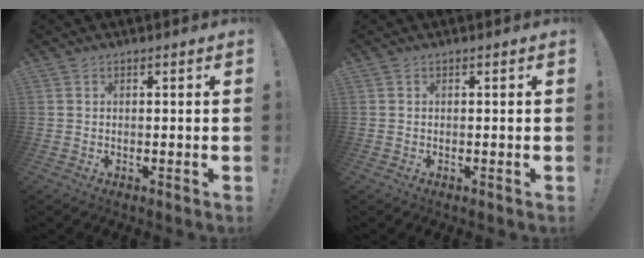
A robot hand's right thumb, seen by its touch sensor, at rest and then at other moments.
{"total": 0.0}